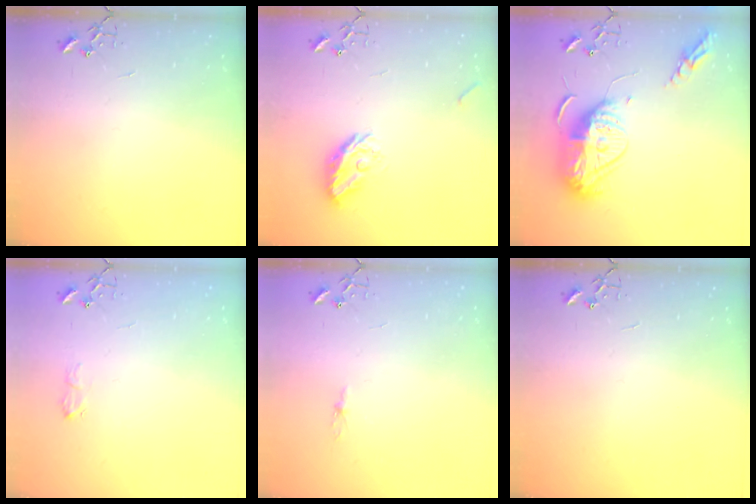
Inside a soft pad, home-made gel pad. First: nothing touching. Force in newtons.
{"total": 11.1, "press": 11.0, "slide": 0.4}
{"total": 17.5, "press": 17.4, "slide": 1.6}
{"total": 5.3, "press": 5.3, "slide": 0.7}
{"total": 2.2, "press": 2.2, "slide": 0.3}
{"total": 0.0}